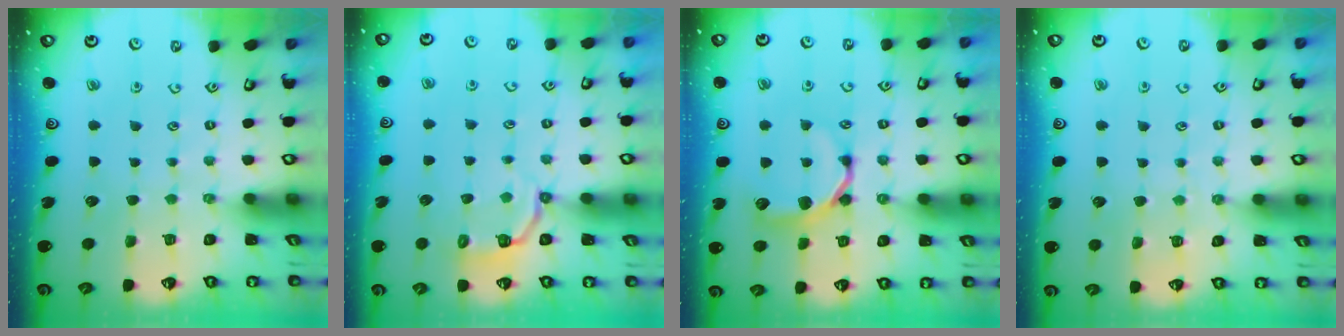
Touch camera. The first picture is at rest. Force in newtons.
{"total": 4.9, "press": 3.7, "slide": 3.2}
{"total": 10.1, "press": 10.0, "slide": 1.2}
{"total": 3.8, "press": 3.8, "slide": 0.5}